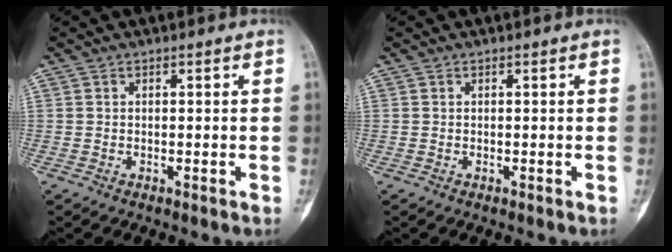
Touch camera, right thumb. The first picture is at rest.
{"total": 0.0}